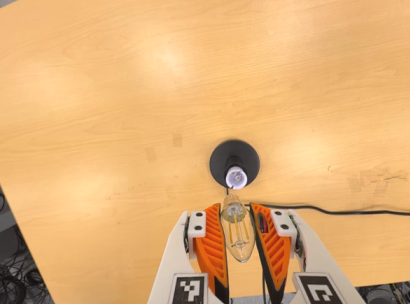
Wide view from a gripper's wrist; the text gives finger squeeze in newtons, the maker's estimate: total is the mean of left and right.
{"total": 19.2, "left": 20.6, "right": 17.8}